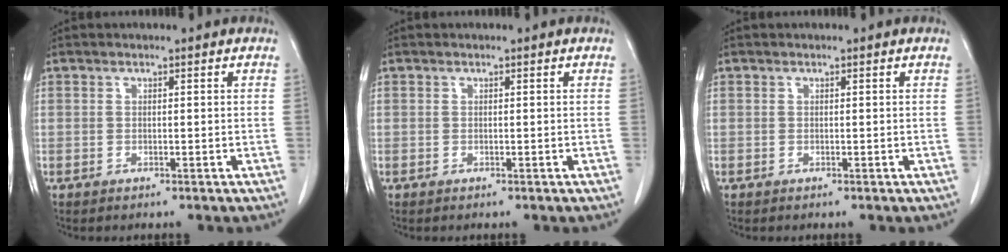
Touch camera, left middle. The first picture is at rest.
{"total": 0.0}
{"total": 0.0}